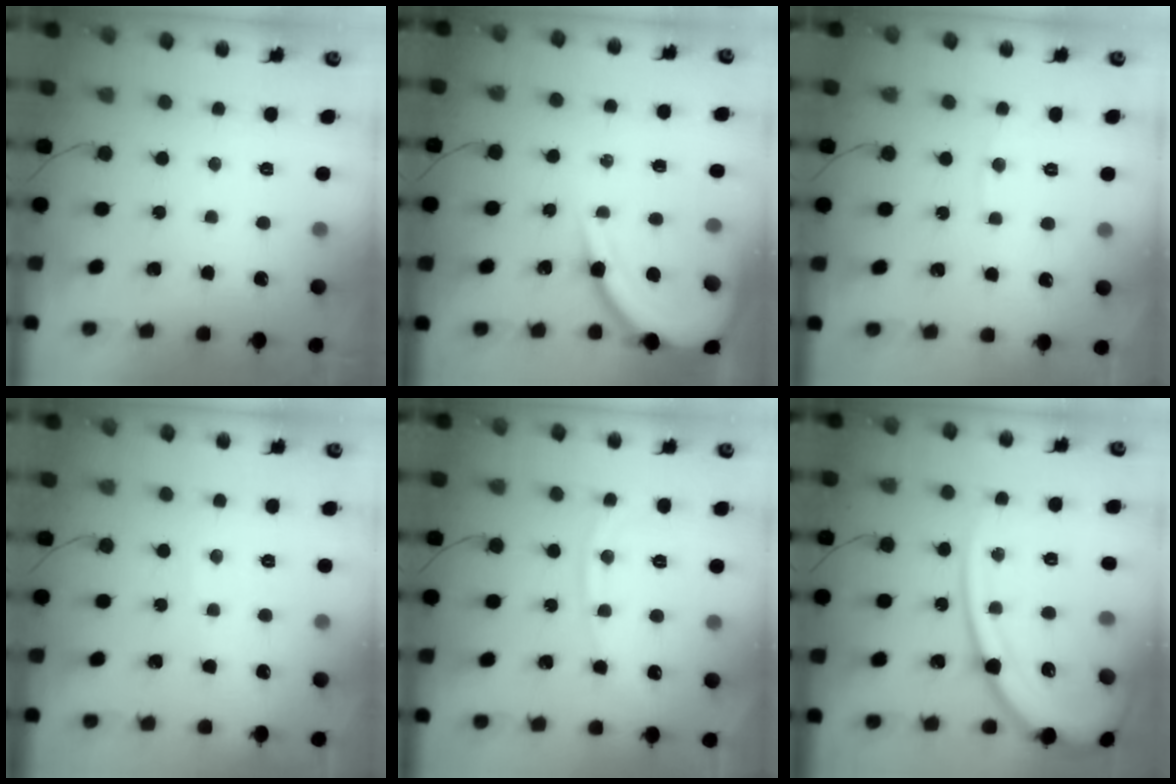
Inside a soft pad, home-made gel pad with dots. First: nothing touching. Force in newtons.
{"total": 11.5, "press": 11.4, "slide": 0.9}
{"total": 4.9, "press": 4.9, "slide": 0.6}
{"total": 1.6, "press": 1.6, "slide": 0.2}
{"total": 9.6, "press": 9.6, "slide": 1.2}
{"total": 18.6, "press": 18.6, "slide": 1.4}